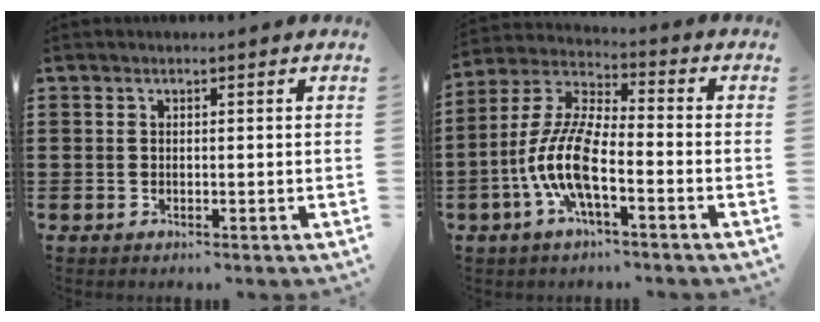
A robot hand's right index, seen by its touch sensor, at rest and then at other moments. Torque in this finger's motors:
{"motor_torque": [2.14, 0.00, 1.05, 0.21]}